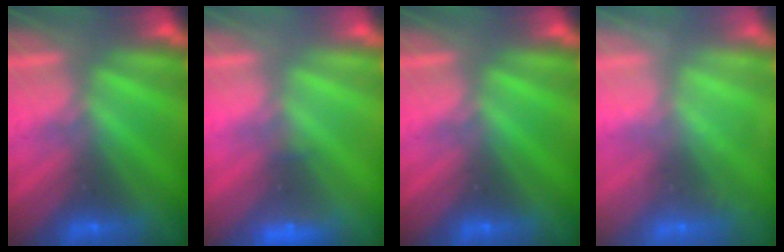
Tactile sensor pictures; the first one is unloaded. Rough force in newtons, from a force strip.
{"total": 1.9}
{"total": 0.0}
{"total": 2.4}